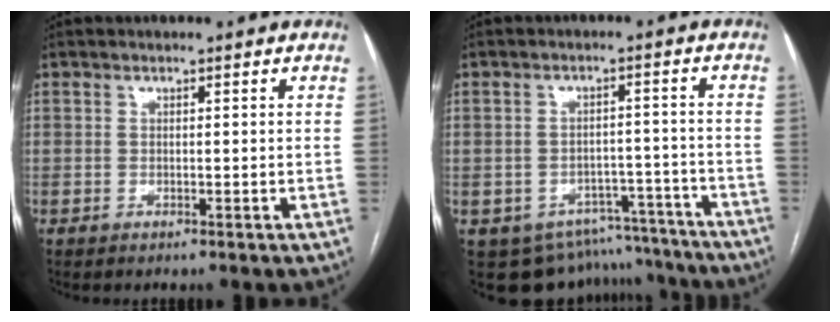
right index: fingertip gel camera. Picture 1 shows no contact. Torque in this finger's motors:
{"motor_torque": [-0.02, 0.01, 0.08, 0.00]}